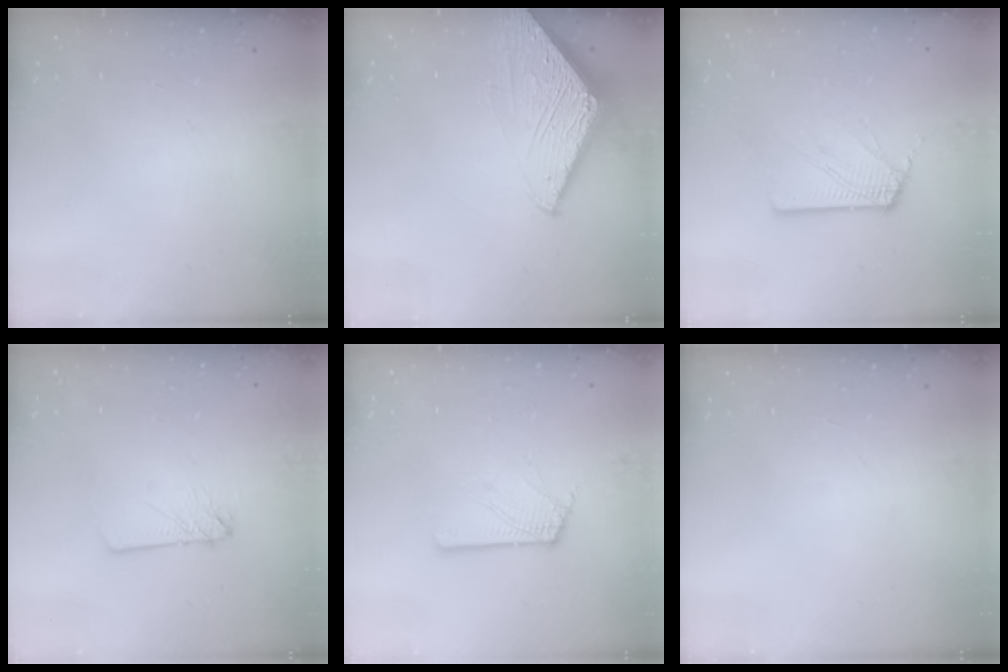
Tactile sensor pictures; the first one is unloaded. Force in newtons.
{"total": 4.8, "press": 4.7, "slide": 0.5}
{"total": 3.2, "press": 3.2, "slide": 0.3}
{"total": 3.5, "press": 3.5, "slide": 0.3}
{"total": 3.3, "press": 3.3, "slide": 0.4}
{"total": 0.0}